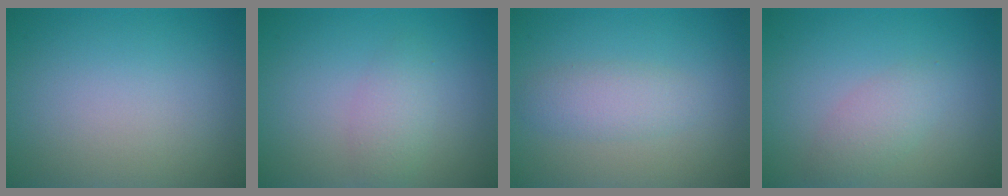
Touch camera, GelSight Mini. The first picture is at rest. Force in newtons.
{"total": 2.0, "press": 2.0, "slide": 0.1}
{"total": 2.2, "press": 2.2, "slide": 0.0}
{"total": 2.0, "press": 2.0, "slide": 0.1}